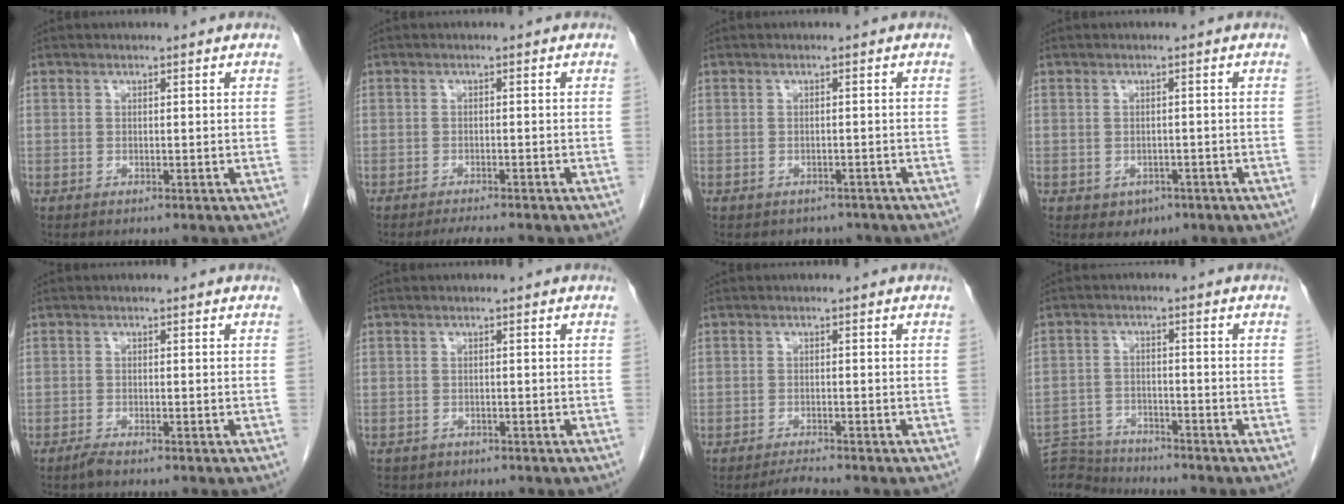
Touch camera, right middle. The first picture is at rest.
{"total": 3.2, "force": [-2.9, 0.1, 1.4], "torque": [-0.024, -0.010, -0.041]}
{"total": 2.9, "force": [-2.4, 1.5, 0.1], "torque": [-0.007, 0.003, -0.032]}
{"total": 2.3, "force": [-1.1, 1.9, 0.9], "torque": [-0.012, 0.004, -0.003]}
{"total": 1.0, "force": [-0.9, 0.0, 0.5], "torque": [-0.014, -0.002, -0.018]}
{"total": 1.8, "force": [-1.3, 1.3, -0.1], "torque": [-0.007, 0.003, -0.022]}
{"total": 1.8, "force": [-1.7, -0.6, 0.4], "torque": [-0.016, -0.012, -0.029]}
{"total": 9.1, "force": [-9.0, 1.2, 0.4], "torque": [-0.007, 0.009, -0.157]}